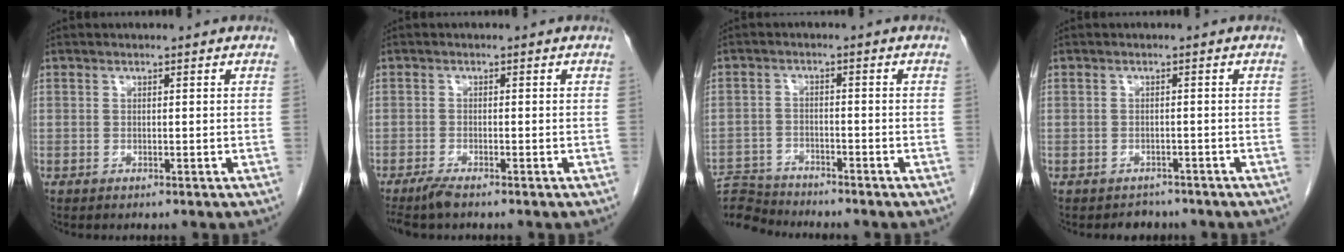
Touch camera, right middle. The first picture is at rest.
{"total": 2.7, "force": [-2.2, 0.2, 1.5], "torque": [-0.034, -0.008, -0.041]}
{"total": 7.4, "force": [-7.4, 0.6, -0.4], "torque": [0.005, 0.006, -0.139]}
{"total": 2.2, "force": [-1.9, 1.1, -0.2], "torque": [-0.009, -0.001, -0.028]}